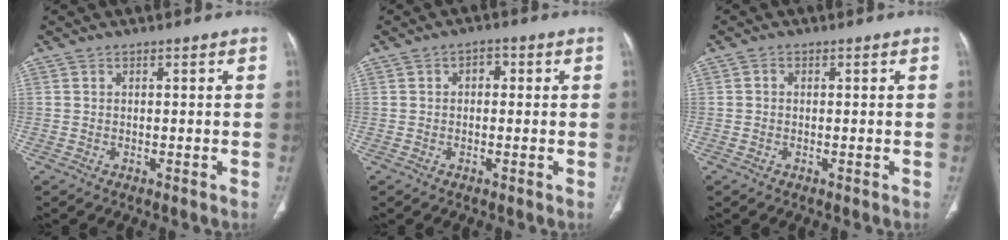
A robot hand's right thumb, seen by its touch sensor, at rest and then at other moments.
{"total": 2.3, "force": [0.4, 1.7, 1.6], "torque": [-0.013, 0.011, 0.002]}
{"total": 0.8, "force": [0.0, 0.7, 0.4], "torque": [-0.003, 0.002, -0.003]}